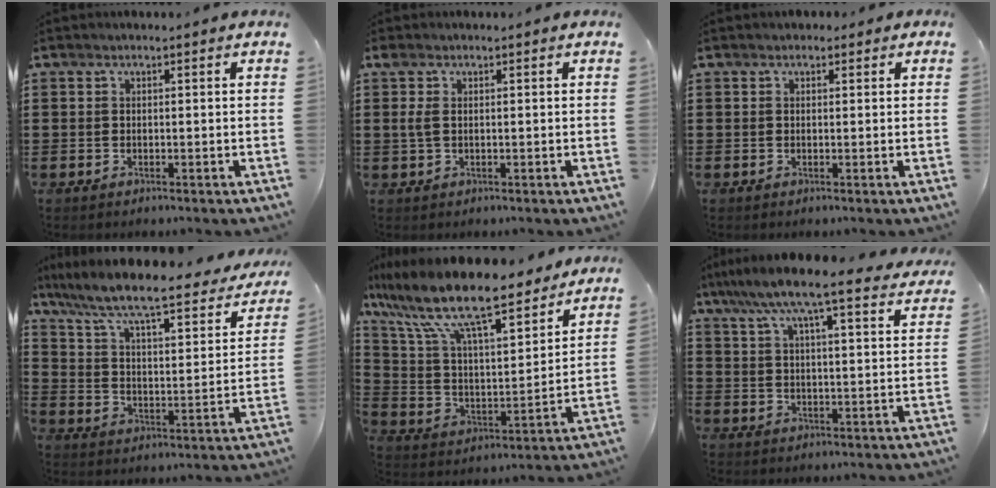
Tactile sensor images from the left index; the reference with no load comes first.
{"total": 1.9, "force": [0.3, 0.9, 1.7], "torque": [-0.043, 0.002, 0.002]}
{"total": 0.9, "force": [0.4, 0.8, 0.2], "torque": [0.001, 0.003, 0.006]}
{"total": 7.8, "force": [6.3, 0.8, 4.5], "torque": [-0.114, -0.049, 0.099]}
{"total": 13.0, "force": [10.5, 1.9, 7.4], "torque": [-0.189, -0.068, 0.178]}
{"total": 8.4, "force": [7.2, 0.2, 4.4], "torque": [-0.114, -0.035, 0.120]}